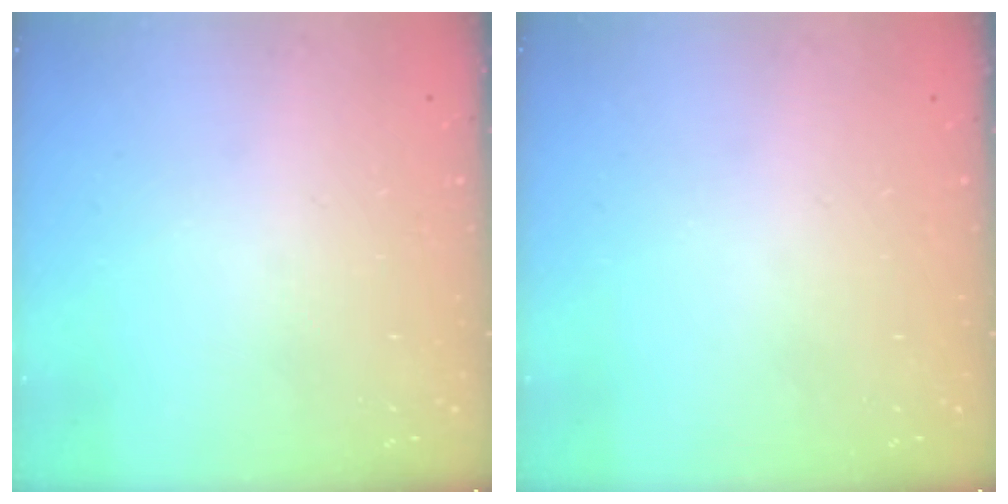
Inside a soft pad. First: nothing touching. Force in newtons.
{"total": 0.0}